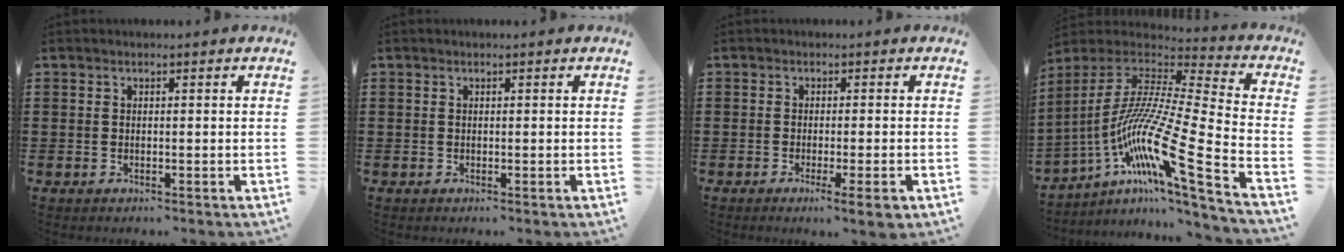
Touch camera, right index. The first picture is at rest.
{"total": 0.0}
{"total": 3.3, "force": [-1.7, 0.1, 2.9], "torque": [-0.052, -0.013, -0.028]}
{"total": 17.0, "force": [-8.0, 1.9, 14.9], "torque": [-0.315, -0.018, -0.157]}